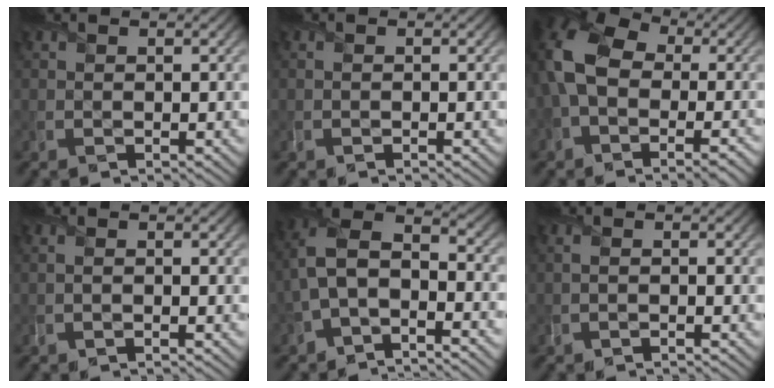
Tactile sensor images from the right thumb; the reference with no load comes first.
{"total": 0.5, "force": [-0.5, 0.1, 0.3], "torque": [-0.007, -0.002, -0.009]}
{"total": 12.5, "force": [-0.9, 8.5, 9.2], "torque": [-0.222, -0.012, -0.003]}
{"total": 1.0, "force": [-0.5, 0.2, 0.8], "torque": [-0.013, 0.000, -0.017]}
{"total": 10.0, "force": [-2.0, 5.2, 8.3], "torque": [-0.184, 0.001, -0.047]}
{"total": 1.3, "force": [-0.8, 0.3, 1.0], "torque": [-0.015, -0.001, -0.024]}